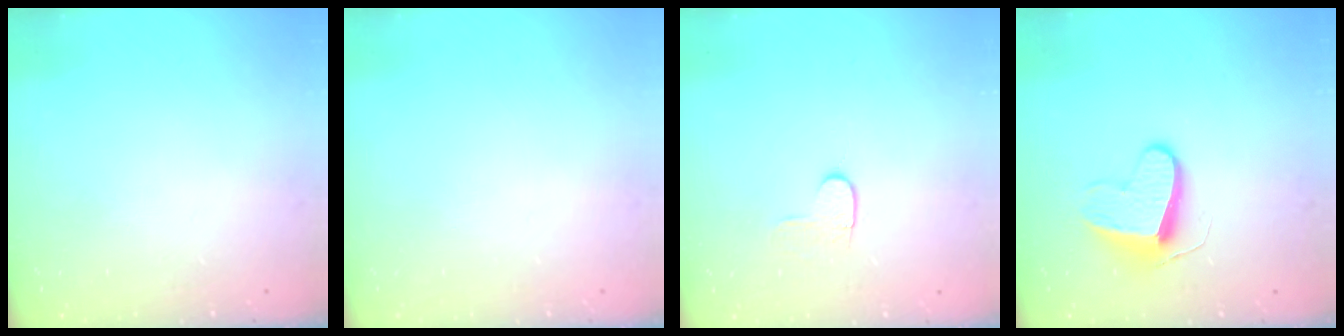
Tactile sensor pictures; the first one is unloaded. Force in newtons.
{"total": 0.0}
{"total": 4.0, "press": 3.9, "slide": 0.5}
{"total": 10.6, "press": 10.6, "slide": 0.9}